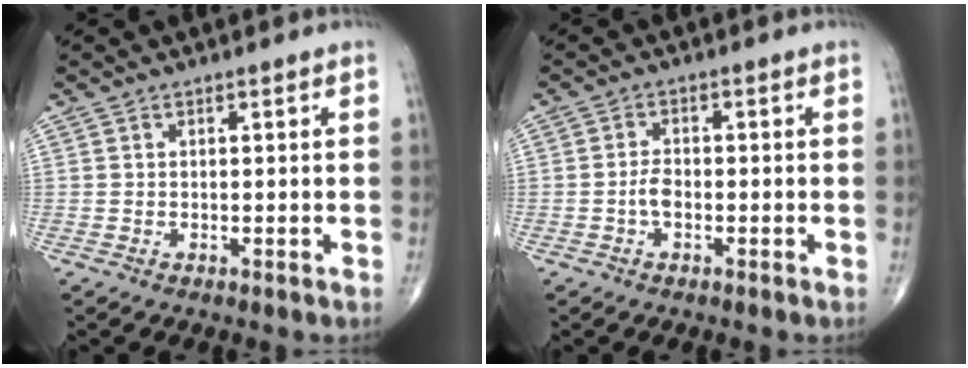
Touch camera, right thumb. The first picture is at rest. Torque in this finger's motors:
{"motor_torque": [0.65, 0.41, 0.34, -0.31, 0.03]}